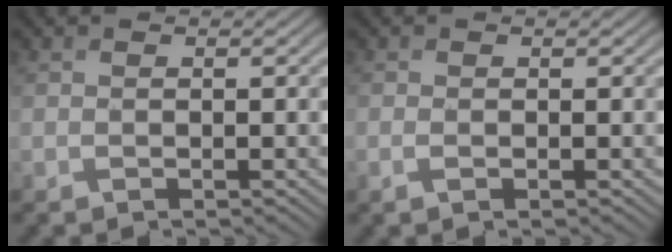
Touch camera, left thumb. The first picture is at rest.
{"total": 0.8, "force": [-0.3, 0.3, 0.7], "torque": [-0.021, -0.003, -0.006]}